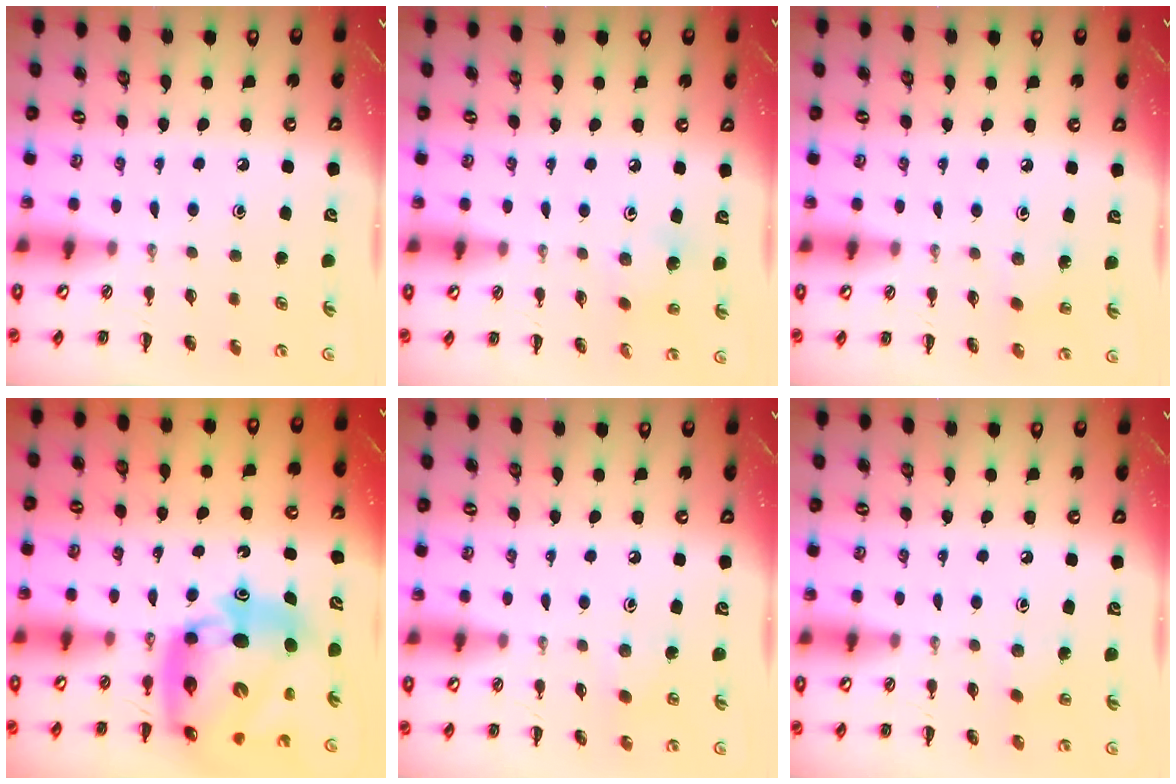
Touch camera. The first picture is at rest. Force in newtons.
{"total": 2.7, "press": 2.7, "slide": 0.6}
{"total": 2.9, "press": 2.8, "slide": 0.9}
{"total": 16.4, "press": 15.7, "slide": 4.7}
{"total": 4.3, "press": 4.2, "slide": 1.2}
{"total": 2.6, "press": 2.5, "slide": 0.7}